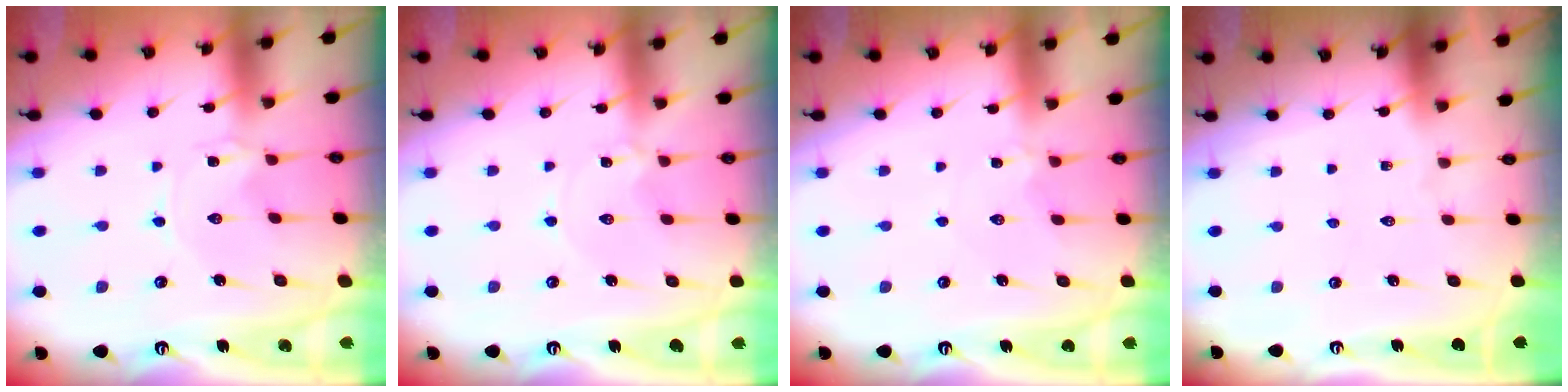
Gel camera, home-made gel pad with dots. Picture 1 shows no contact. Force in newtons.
{"total": 1.0, "press": 1.0, "slide": 0.2}
{"total": 3.3, "press": 3.3, "slide": 0.5}
{"total": 0.0}